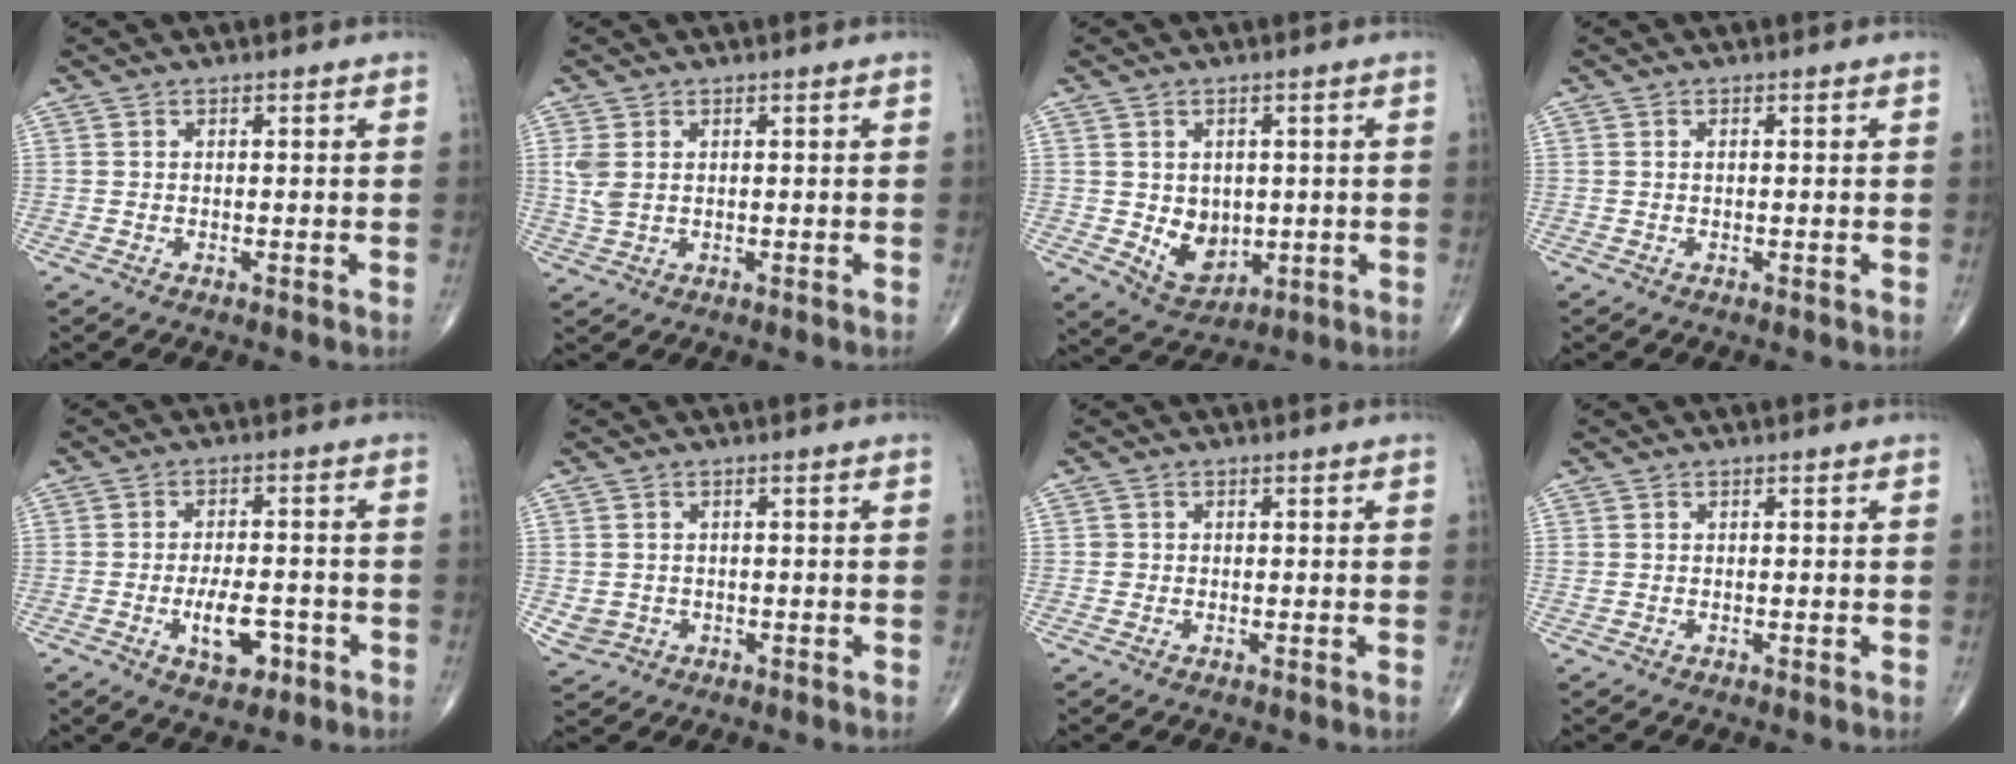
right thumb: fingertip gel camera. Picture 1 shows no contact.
{"total": 3.3, "force": [0.8, 2.1, 2.4], "torque": [-0.062, 0.004, 0.023]}
{"total": 7.4, "force": [-0.4, 5.7, 4.7], "torque": [-0.041, -0.011, 0.013]}
{"total": 0.0}
{"total": 7.2, "force": [-2.7, 3.4, 5.7], "torque": [-0.078, 0.011, -0.040]}
{"total": 3.1, "force": [-0.5, 2.9, 1.0], "torque": [-0.012, 0.002, 0.000]}
{"total": 0.8, "force": [-0.1, 0.8, 0.0], "torque": [0.004, 0.004, -0.002]}
{"total": 0.6, "force": [0.2, 0.5, 0.3], "torque": [-0.004, 0.003, 0.004]}